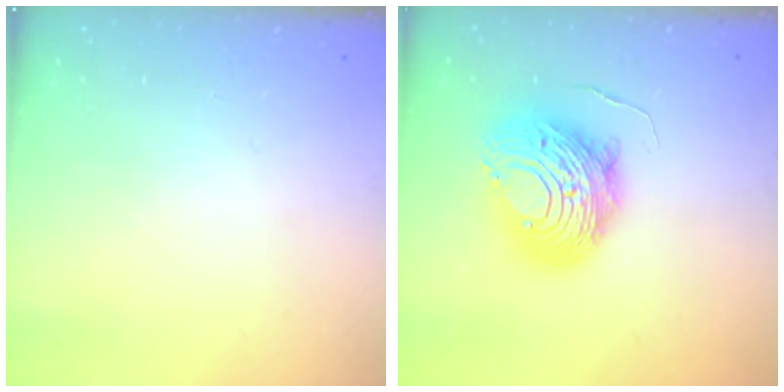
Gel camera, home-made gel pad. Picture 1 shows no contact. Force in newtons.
{"total": 14.9, "press": 14.8, "slide": 1.3}